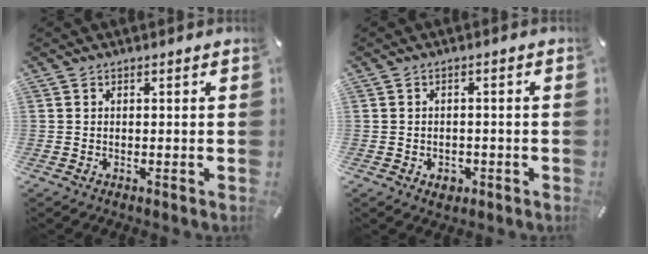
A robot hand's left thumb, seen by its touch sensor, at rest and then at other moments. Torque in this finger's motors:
{"motor_torque": [0.00, 0.03, 0.16, 0.17, 0.02]}